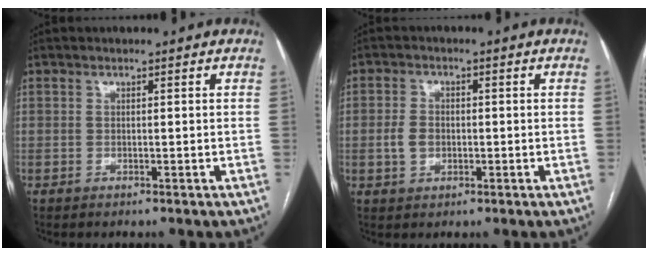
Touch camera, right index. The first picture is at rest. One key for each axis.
{"total": 3.6, "fx": -0.4, "fy": 2.7, "fz": 2.3, "tx": -0.050, "ty": 0.009, "tz": -0.005}